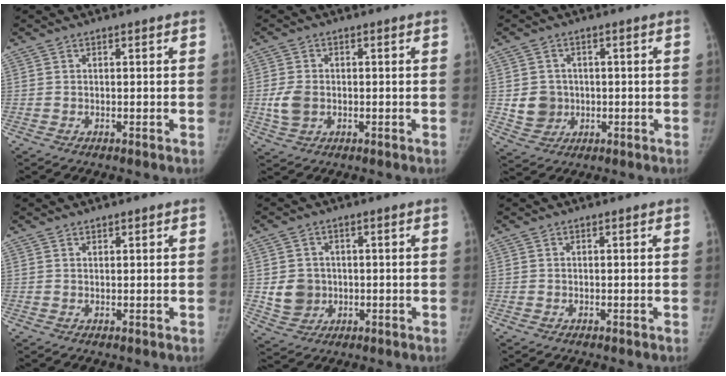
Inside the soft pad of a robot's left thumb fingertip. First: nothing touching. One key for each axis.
{"total": 4.9, "fx": -0.4, "fy": 3.6, "fz": 3.2, "tx": -0.066, "ty": 0.000, "tz": -0.004}
{"total": 5.9, "fx": 0.0, "fy": 5.5, "fz": 2.0, "tx": -0.008, "ty": 0.004, "tz": 0.008}
{"total": 0.8, "fx": 0.7, "fy": 0.4, "fz": 0.1, "tx": 0.005, "ty": -0.005, "tz": 0.011}
{"total": 6.1, "fx": 0.0, "fy": 5.6, "fz": 2.5, "tx": -0.019, "ty": 0.000, "tz": 0.010}
{"total": 0.0}